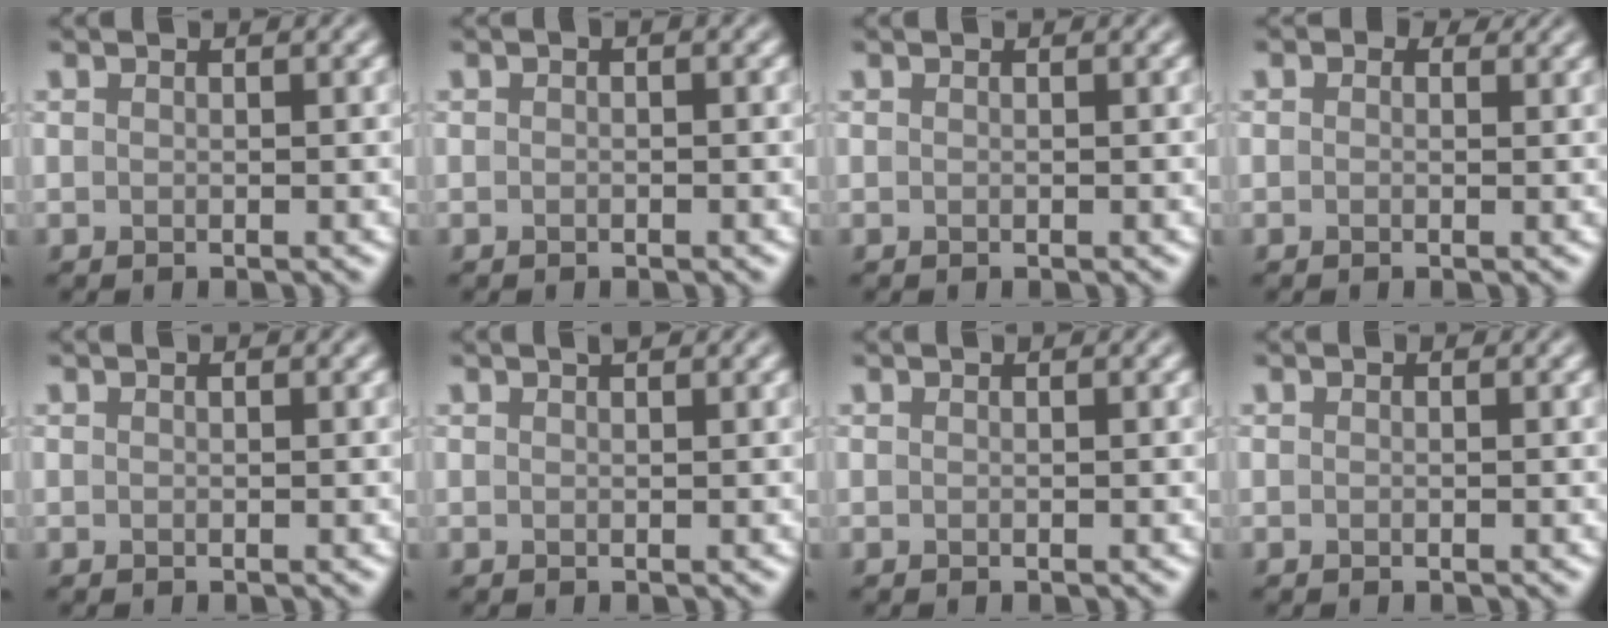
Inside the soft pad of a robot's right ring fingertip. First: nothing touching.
{"total": 0.6, "force": [0.0, 0.3, 0.5], "torque": [-0.008, 0.001, -0.001]}
{"total": 0.0}
{"total": 1.1, "force": [0.5, 0.8, 0.5], "torque": [-0.008, -0.004, -0.002]}
{"total": 0.0}
{"total": 0.7, "force": [0.5, 0.1, 0.4], "torque": [-0.005, 0.001, 0.009]}
{"total": 0.0}
{"total": 0.0}